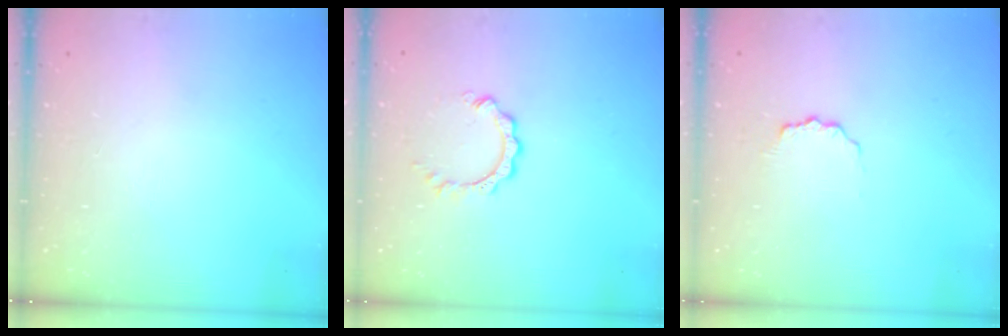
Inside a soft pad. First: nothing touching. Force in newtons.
{"total": 6.7, "press": 6.7, "slide": 0.6}
{"total": 3.0, "press": 3.0, "slide": 0.3}